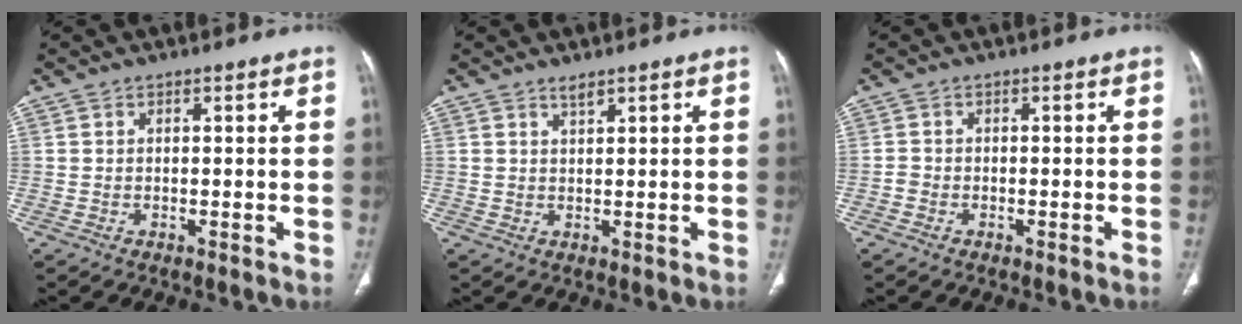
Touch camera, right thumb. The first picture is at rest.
{"total": 1.3, "force": [1.2, 0.1, 0.5], "torque": [-0.006, -0.010, 0.022]}
{"total": 1.1, "force": [-0.7, 0.6, 0.4], "torque": [-0.006, 0.007, -0.019]}